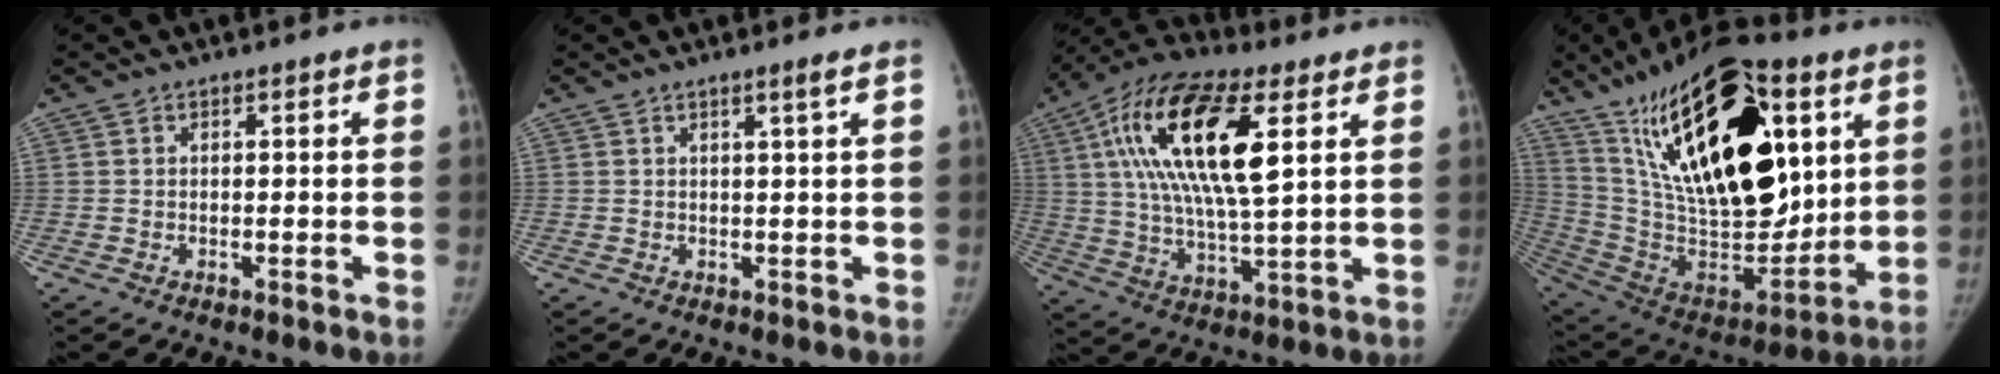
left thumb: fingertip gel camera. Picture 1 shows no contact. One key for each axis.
{"total": 1.6, "fx": 0.8, "fy": -0.5, "fz": 1.3, "tx": -0.026, "ty": -0.009, "tz": 0.018}
{"total": 21.8, "fx": 6.9, "fy": 7.7, "fz": 19.2, "tx": -0.367, "ty": -0.004, "tz": 0.115}
{"total": 35.4, "fx": 13.5, "fy": 15.8, "fz": 28.7, "tx": -0.465, "ty": -0.029, "tz": 0.243}